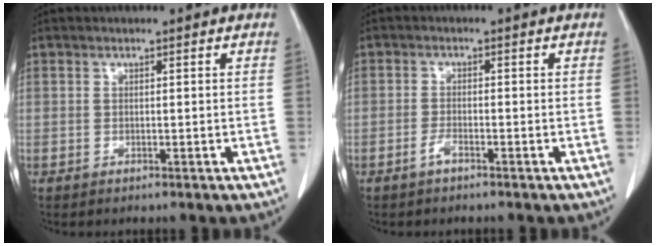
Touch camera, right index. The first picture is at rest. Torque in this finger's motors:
{"motor_torque": [0.00, -0.08, 0.04, 0.03]}